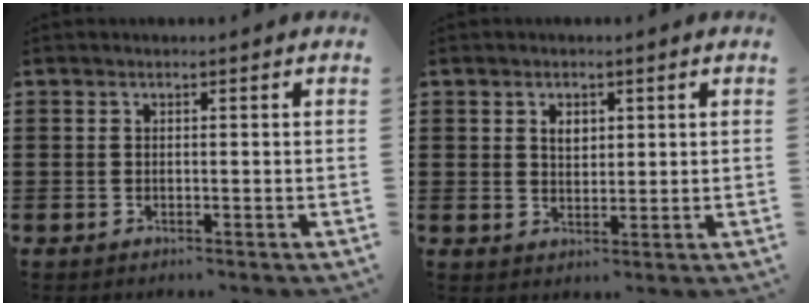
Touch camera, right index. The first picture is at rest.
{"total": 2.3, "force": [0.9, 1.5, 1.5], "torque": [-0.025, 0.003, 0.015]}